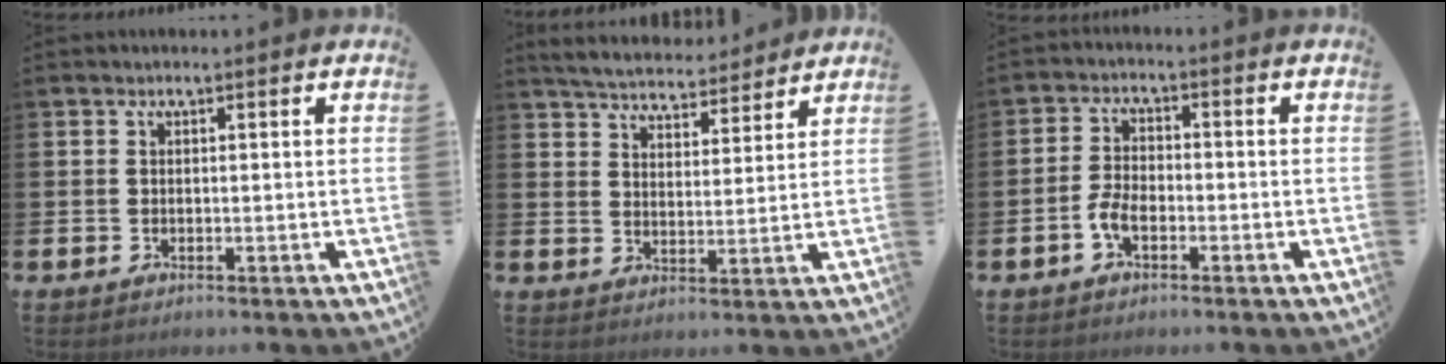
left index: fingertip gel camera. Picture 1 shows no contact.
{"total": 5.2, "force": [5.1, 0.9, 0.5], "torque": [-0.025, -0.033, 0.088]}
{"total": 3.3, "force": [-1.5, 1.7, 2.4], "torque": [-0.045, 0.001, -0.031]}